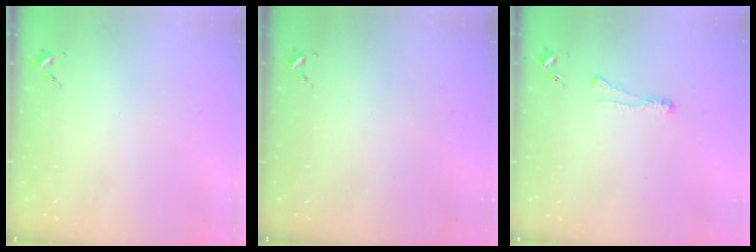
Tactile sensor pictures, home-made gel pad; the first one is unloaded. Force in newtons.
{"total": 0.0}
{"total": 5.5, "press": 5.4, "slide": 0.6}